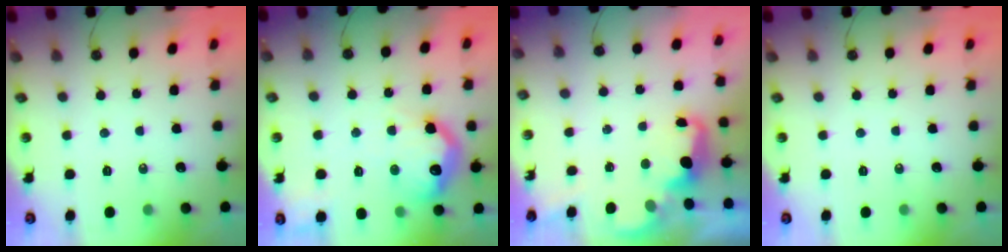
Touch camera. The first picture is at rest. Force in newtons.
{"total": 16.0, "press": 16.0, "slide": 1.0}
{"total": 2.6, "press": 2.6, "slide": 0.6}
{"total": 0.0}